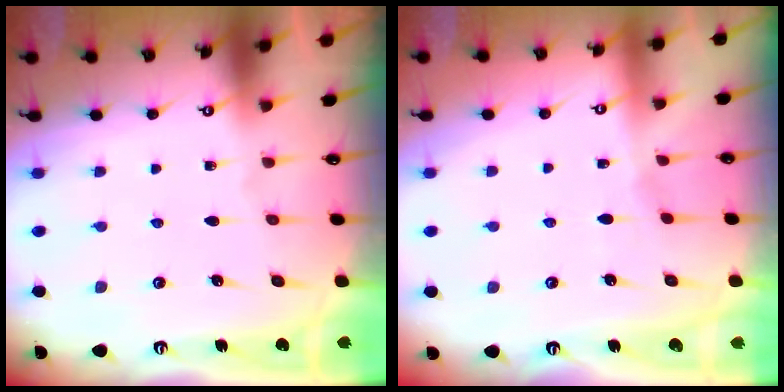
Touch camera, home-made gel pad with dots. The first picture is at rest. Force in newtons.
{"total": 2.2, "press": 2.1, "slide": 0.4}